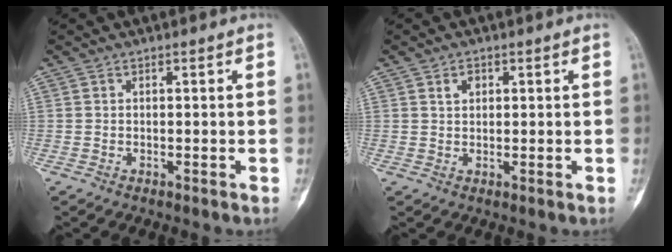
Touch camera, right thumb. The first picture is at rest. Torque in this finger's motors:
{"motor_torque": [-0.55, 0.56, 0.01, -0.01, 0.00]}